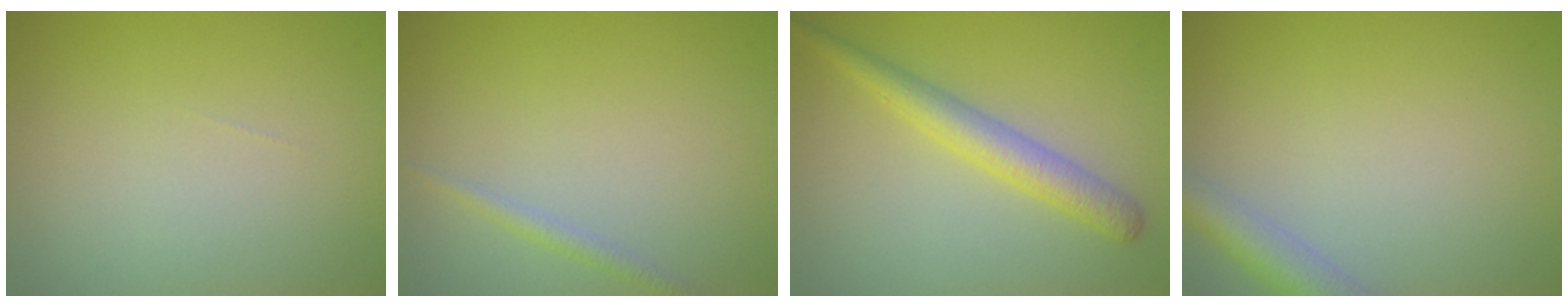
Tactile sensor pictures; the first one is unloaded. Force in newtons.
{"total": 1.1, "press": 1.1, "slide": 0.0}
{"total": 3.3, "press": 3.3, "slide": 0.1}
{"total": 3.4, "press": 3.4, "slide": 0.2}